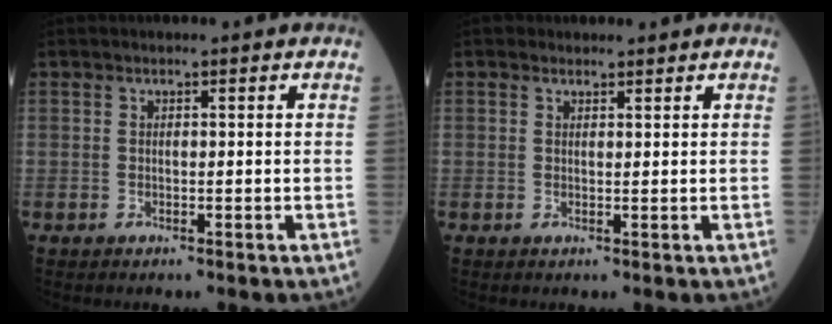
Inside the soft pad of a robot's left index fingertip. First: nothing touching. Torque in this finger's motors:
{"motor_torque": [0.26, -0.17, 0.02, 0.00]}